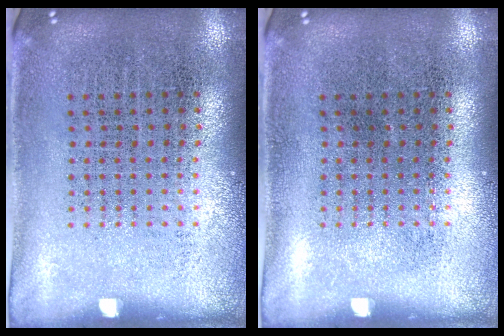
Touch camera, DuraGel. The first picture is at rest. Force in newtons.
{"total": 0.0}